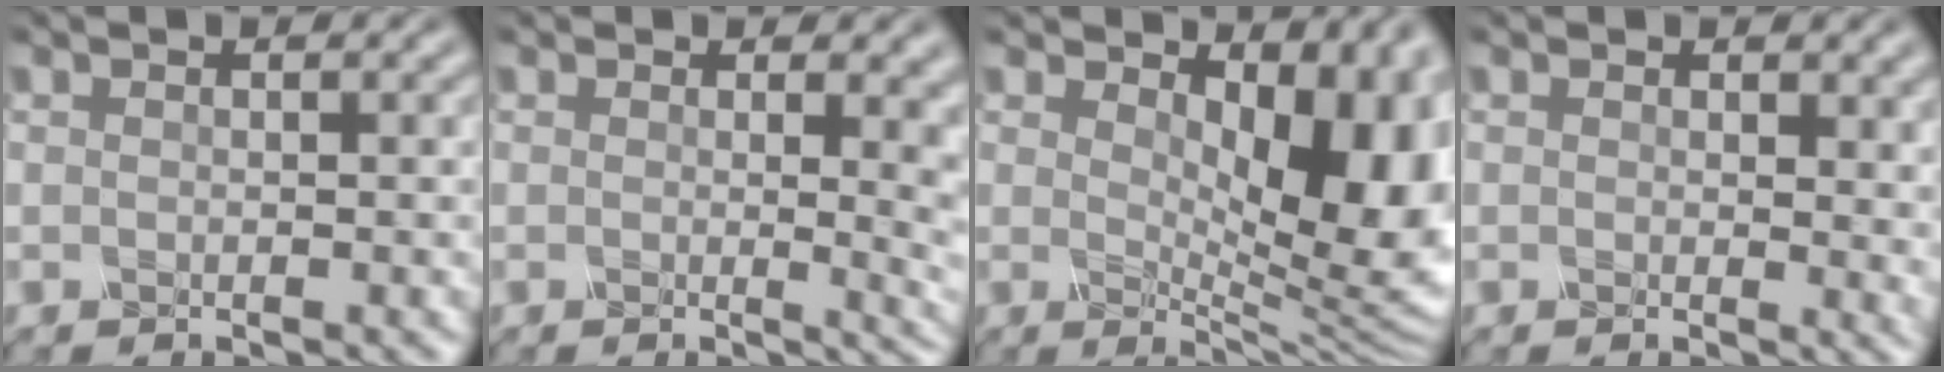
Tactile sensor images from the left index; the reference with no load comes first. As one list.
[{"total": 5.5, "force": [1.0, 2.7, 4.7], "torque": [-0.021, -0.006, 0.015]}, {"total": 9.6, "force": [2.0, 4.7, 8.1], "torque": [-0.114, -0.013, 0.035]}, {"total": 2.4, "force": [0.9, 1.1, 1.9], "torque": [-0.021, -0.005, 0.012]}]